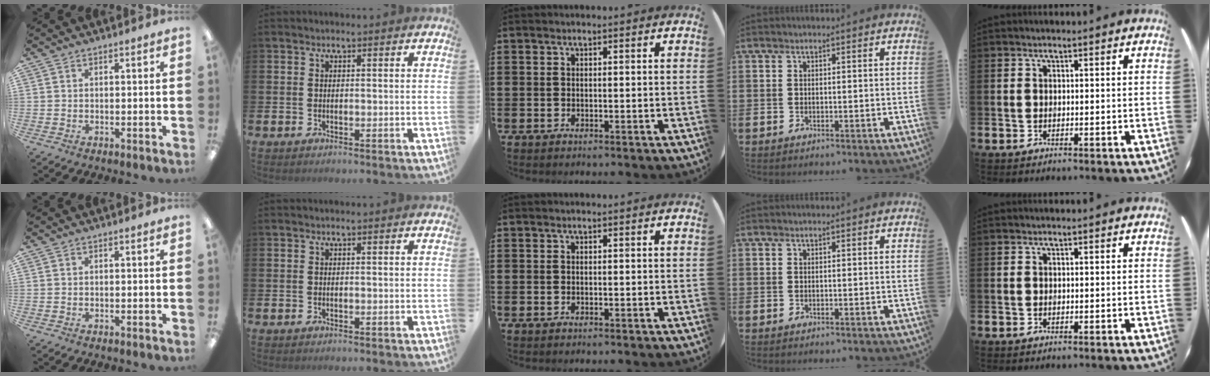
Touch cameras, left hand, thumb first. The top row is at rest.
{}